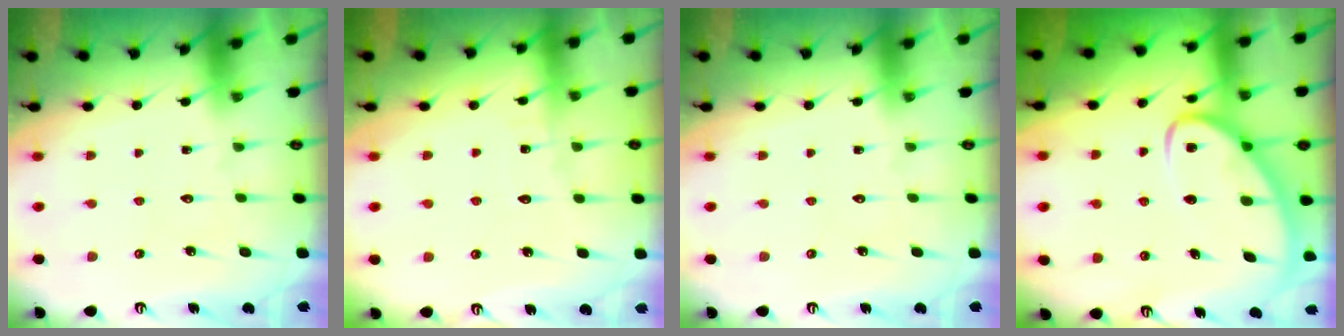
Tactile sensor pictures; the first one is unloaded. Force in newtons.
{"total": 2.6, "press": 2.6, "slide": 0.3}
{"total": 0.0}
{"total": 5.3, "press": 5.3, "slide": 0.7}